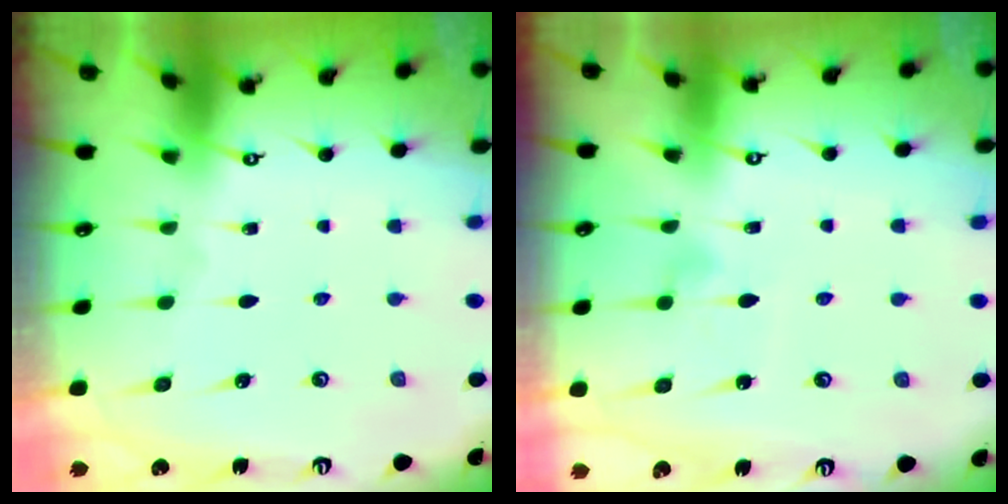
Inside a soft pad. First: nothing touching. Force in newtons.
{"total": 7.7, "press": 7.7, "slide": 0.4}